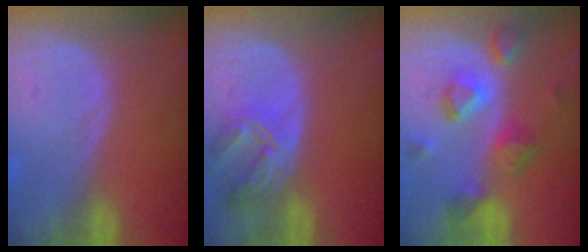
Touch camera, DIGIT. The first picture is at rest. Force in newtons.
{"total": 6.3, "press": 6.2, "slide": 1.1}
{"total": 8.7, "press": 8.0, "slide": 3.5}